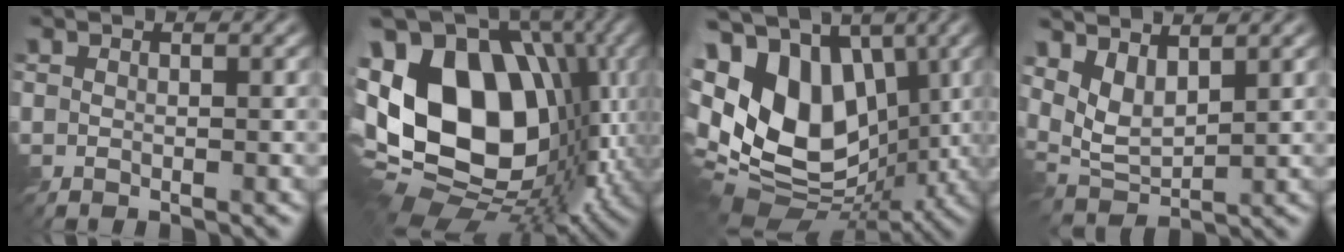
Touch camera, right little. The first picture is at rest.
{"total": 17.2, "force": [0.7, 11.6, 12.6], "torque": [-0.241, 0.003, -0.001]}
{"total": 16.8, "force": [0.4, 11.7, 12.0], "torque": [-0.254, -0.005, 0.017]}
{"total": 4.6, "force": [2.2, 2.2, 3.4], "torque": [-0.074, -0.008, 0.045]}